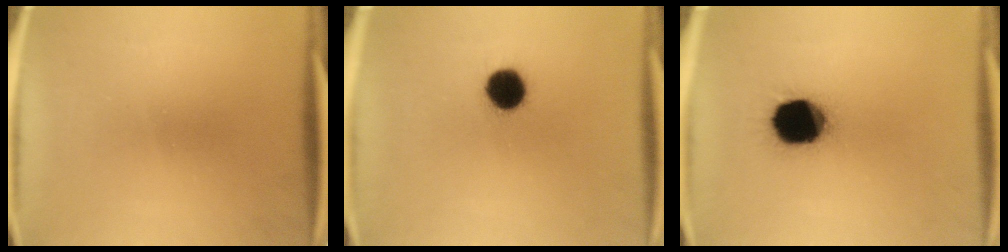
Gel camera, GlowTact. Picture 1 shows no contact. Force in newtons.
{"total": 8.6}
{"total": 16.5}